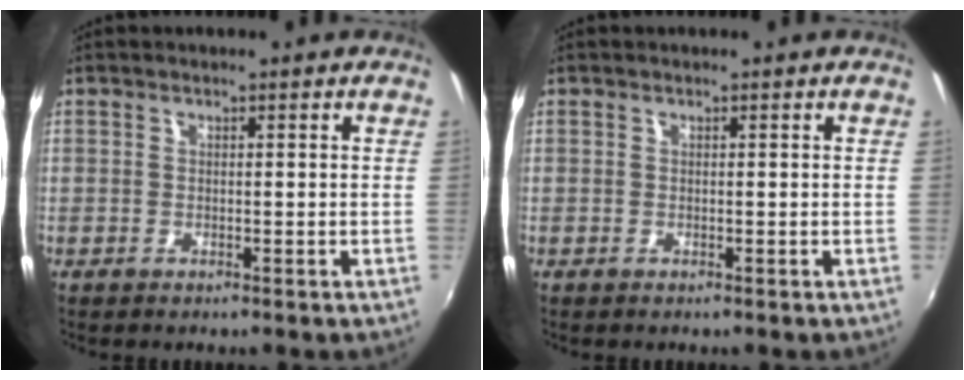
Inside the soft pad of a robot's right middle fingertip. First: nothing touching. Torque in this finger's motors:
{"motor_torque": [0.00, 0.00, 0.00, 0.00]}